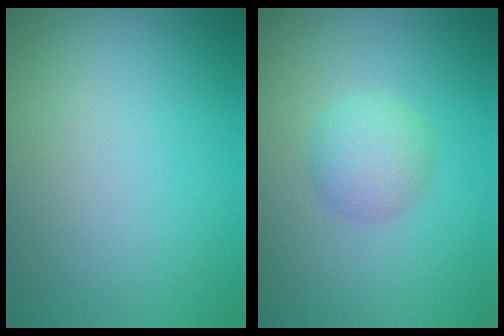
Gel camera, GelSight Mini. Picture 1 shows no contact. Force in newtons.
{"total": 2.4, "press": 2.4, "slide": 0.1}